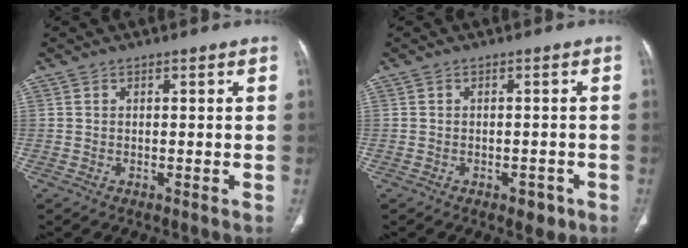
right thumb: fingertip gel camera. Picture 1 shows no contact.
{"total": 2.9, "force": [-1.6, 1.7, 1.7], "torque": [-0.011, 0.006, -0.014]}